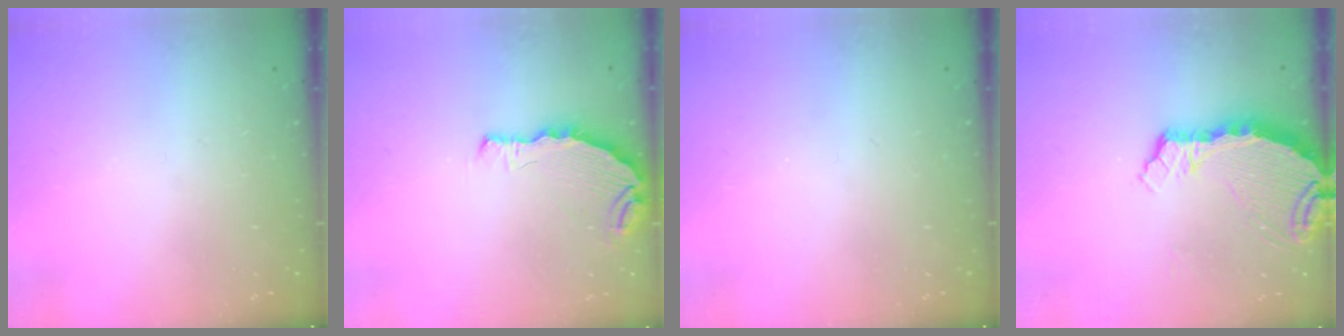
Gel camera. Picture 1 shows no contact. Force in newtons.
{"total": 7.4, "press": 5.6, "slide": 4.9}
{"total": 0.0}
{"total": 8.4, "press": 8.0, "slide": 2.5}